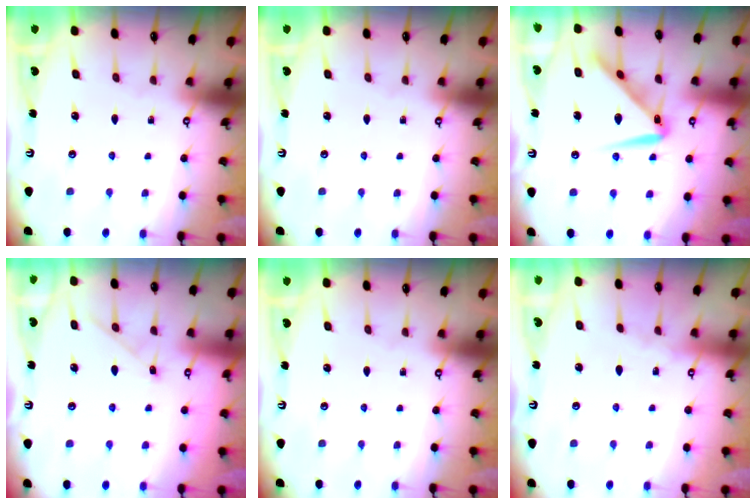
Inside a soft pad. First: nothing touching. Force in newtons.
{"total": 0.0}
{"total": 13.5, "press": 13.5, "slide": 0.7}
{"total": 6.4, "press": 6.4, "slide": 0.7}
{"total": 0.0}
{"total": 3.3, "press": 3.2, "slide": 0.5}